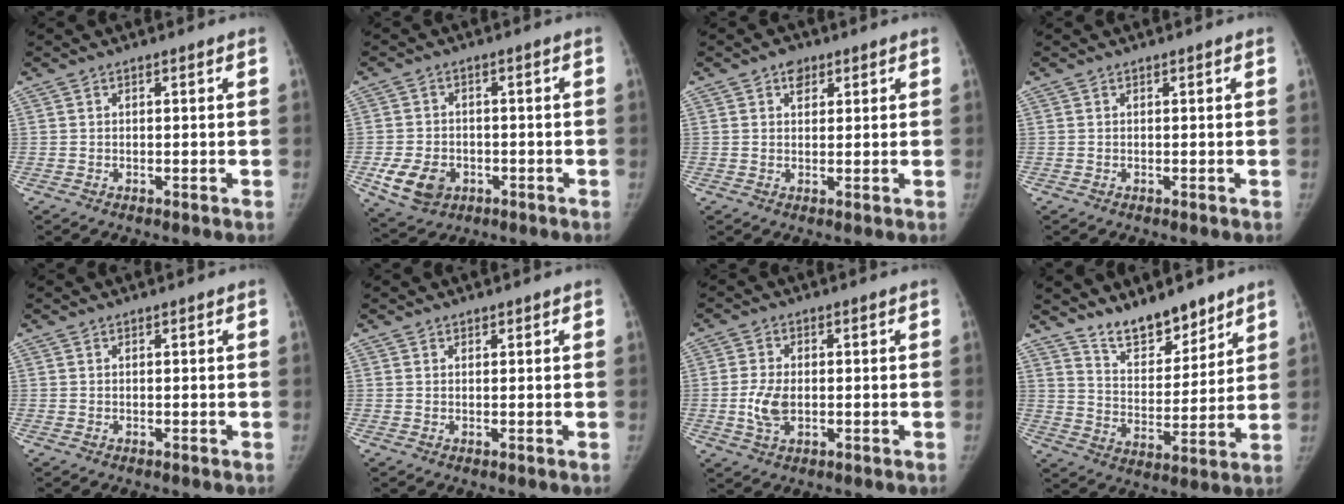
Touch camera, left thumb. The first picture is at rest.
{"total": 7.7, "force": [-2.6, 6.0, 4.2], "torque": [-0.065, 0.006, -0.034]}
{"total": 2.9, "force": [1.6, 2.0, 1.3], "torque": [-0.003, -0.006, 0.022]}
{"total": 0.0}
{"total": 0.0}
{"total": 0.7, "force": [0.6, 0.4, 0.0], "torque": [0.008, -0.004, 0.007]}
{"total": 5.5, "force": [-0.7, 3.4, 4.3], "torque": [-0.092, 0.001, -0.012]}
{"total": 11.5, "force": [9.5, 4.4, 4.8], "torque": [-0.045, -0.072, 0.172]}